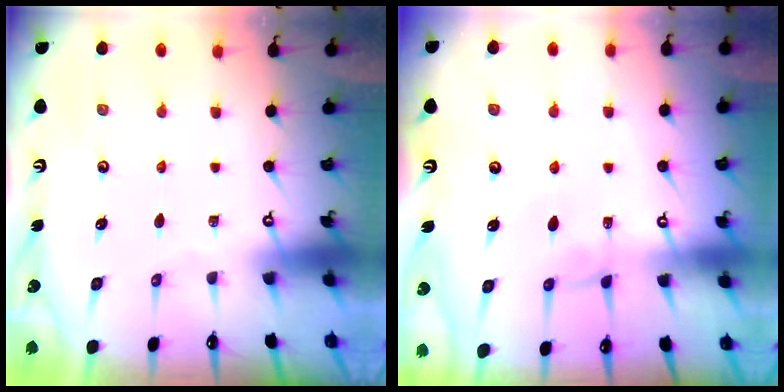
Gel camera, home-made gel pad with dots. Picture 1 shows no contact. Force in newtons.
{"total": 0.0}